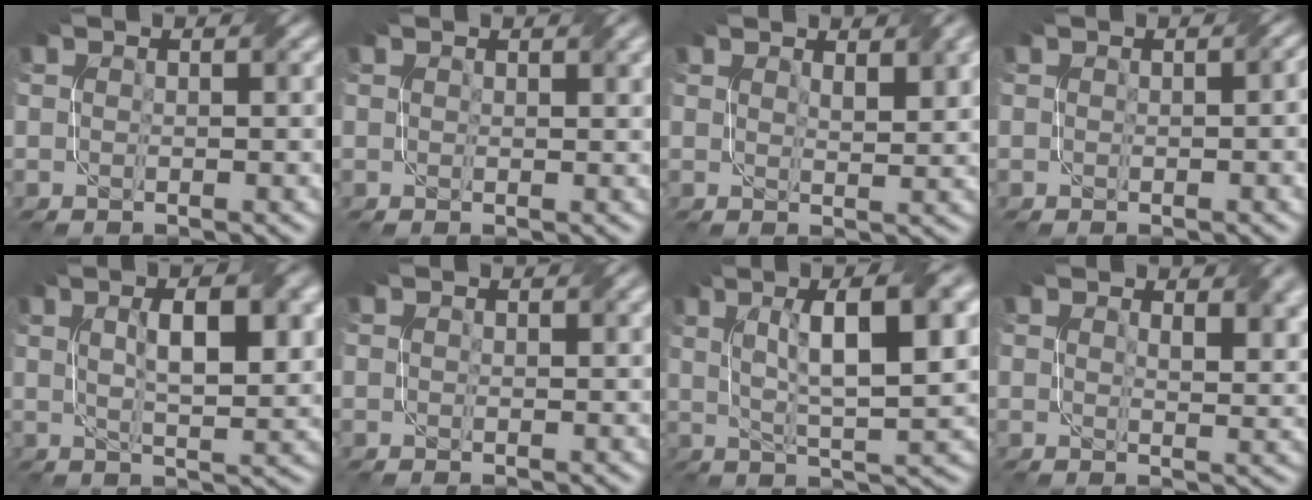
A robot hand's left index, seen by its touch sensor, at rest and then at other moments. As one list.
[{"total": 0.0}, {"total": 3.0, "force": [1.9, 0.8, 2.1], "torque": [-0.033, -0.001, 0.037]}, {"total": 1.7, "force": [-1.2, 0.3, 1.2], "torque": [-0.012, -0.001, -0.014]}, {"total": 7.5, "force": [1.9, 2.4, 6.8], "torque": [-0.090, 0.012, 0.027]}, {"total": 0.0}, {"total": 10.5, "force": [3.2, 2.6, 9.7], "torque": [-0.152, 0.013, 0.056]}, {"total": 4.2, "force": [2.5, 1.6, 2.9], "torque": [-0.033, 0.002, 0.042]}]